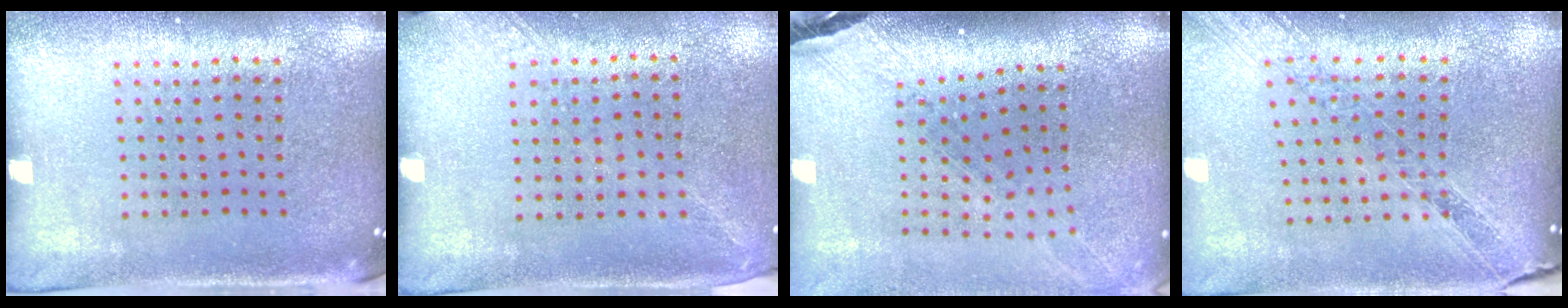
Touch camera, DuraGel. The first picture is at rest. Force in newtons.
{"total": 1.3, "press": 1.0, "slide": 0.8}
{"total": 1.8, "press": 1.6, "slide": 0.9}
{"total": 1.2, "press": 1.2, "slide": 0.3}